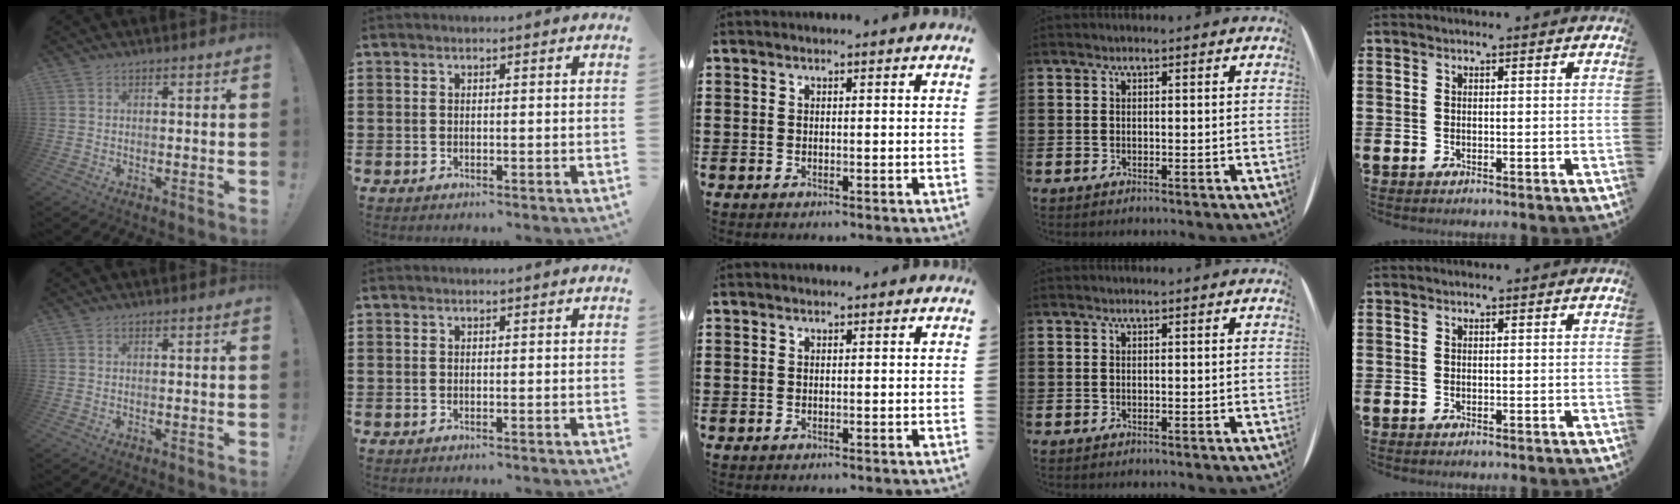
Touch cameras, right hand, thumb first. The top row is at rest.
{}